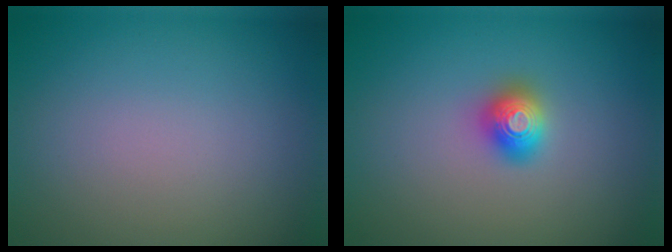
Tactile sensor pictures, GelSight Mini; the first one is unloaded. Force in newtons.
{"total": 2.0, "press": 2.0, "slide": 0.1}